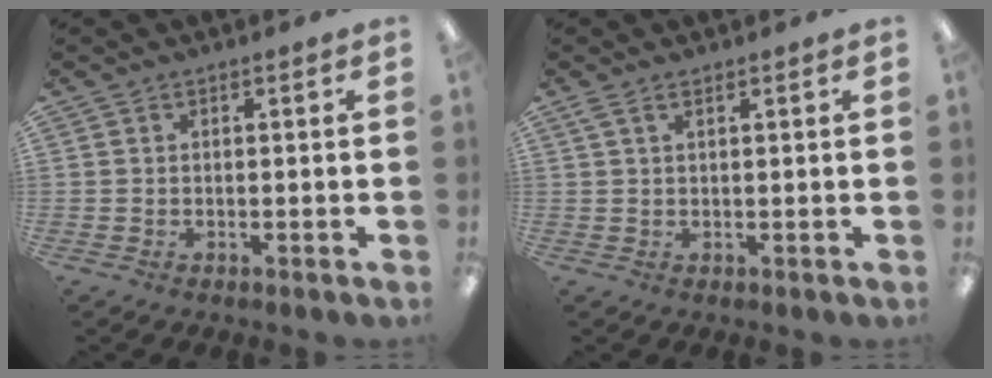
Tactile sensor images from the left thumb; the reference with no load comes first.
{"total": 2.1, "force": [1.1, 0.8, 1.6], "torque": [-0.035, 0.002, 0.019]}